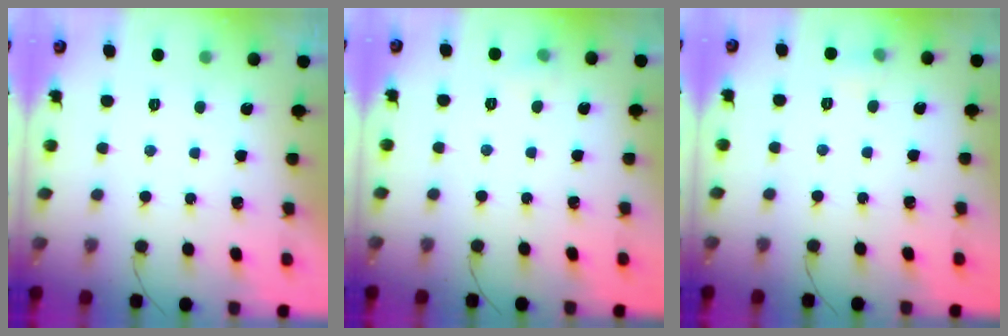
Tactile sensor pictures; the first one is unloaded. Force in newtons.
{"total": 3.6, "press": 3.5, "slide": 1.1}
{"total": 4.1, "press": 3.9, "slide": 1.2}